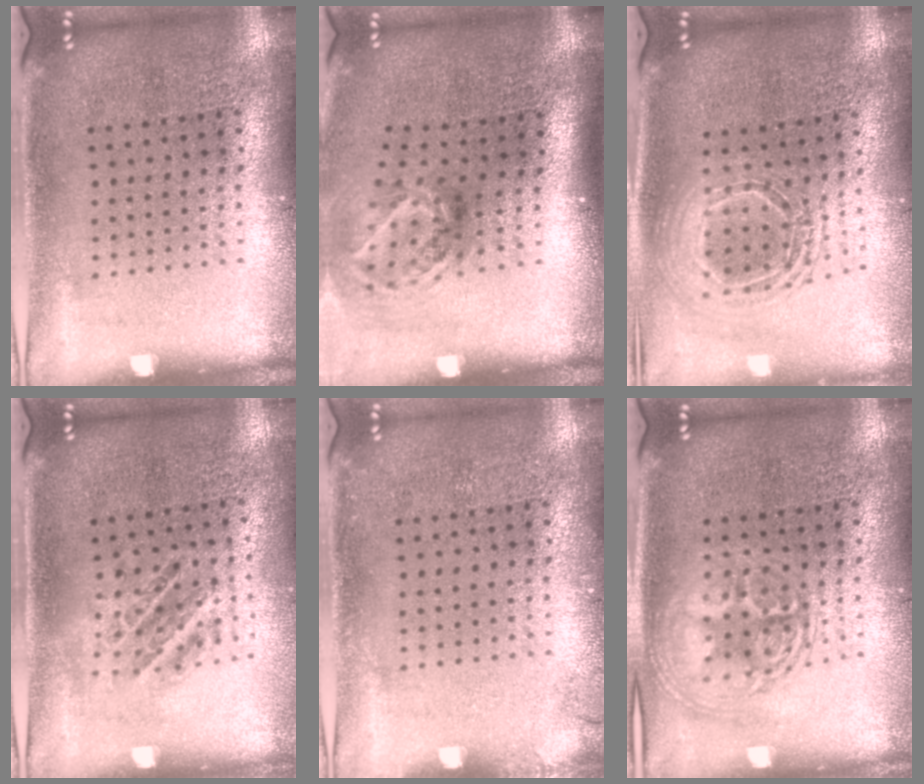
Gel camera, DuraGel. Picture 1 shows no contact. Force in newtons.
{"total": 1.9, "press": 1.2, "slide": 1.5}
{"total": 1.9, "press": 1.6, "slide": 1.0}
{"total": 1.0, "press": 1.0, "slide": 0.2}
{"total": 0.7, "press": 0.7, "slide": 0.2}
{"total": 2.5, "press": 2.5, "slide": 0.4}